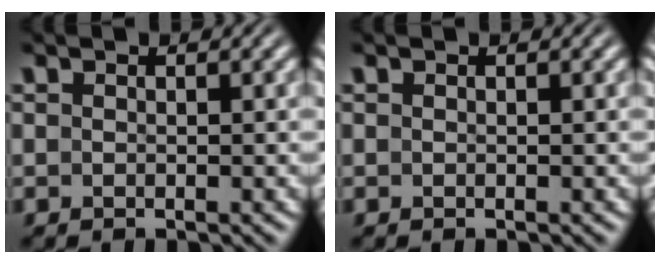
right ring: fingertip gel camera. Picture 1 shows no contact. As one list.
[{"total": 0.0}]